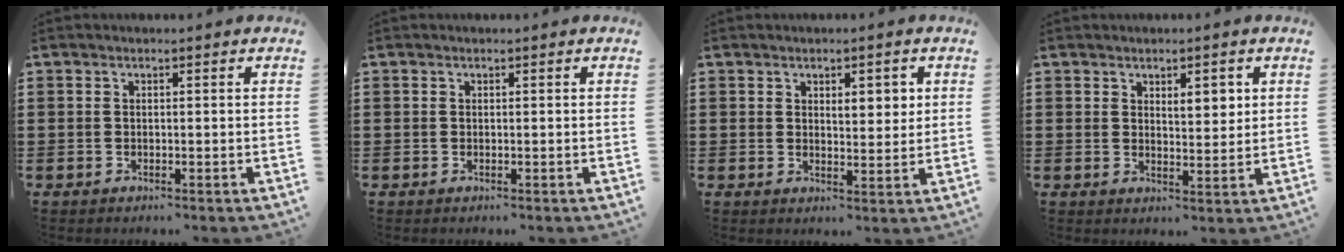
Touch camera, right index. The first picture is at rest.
{"total": 0.0}
{"total": 3.4, "force": [1.6, 1.6, 2.5], "torque": [-0.028, -0.002, 0.021]}
{"total": 3.5, "force": [1.9, 1.5, 2.5], "torque": [-0.037, 0.002, 0.028]}